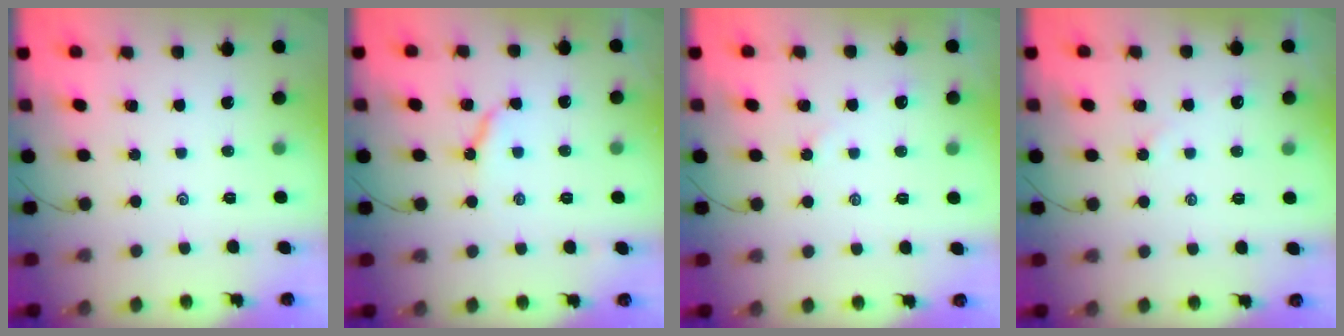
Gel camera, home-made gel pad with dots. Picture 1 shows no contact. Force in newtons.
{"total": 5.8, "press": 5.8, "slide": 0.3}
{"total": 2.9, "press": 2.8, "slide": 0.6}
{"total": 2.9, "press": 2.8, "slide": 0.6}